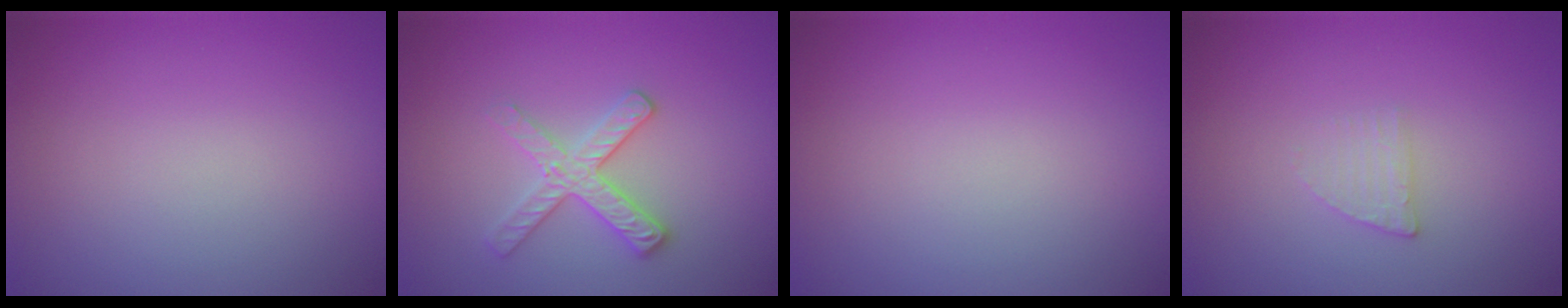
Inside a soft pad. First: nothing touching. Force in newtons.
{"total": 2.7, "press": 2.6, "slide": 0.9}
{"total": 0.0}
{"total": 1.2, "press": 1.2, "slide": 0.3}